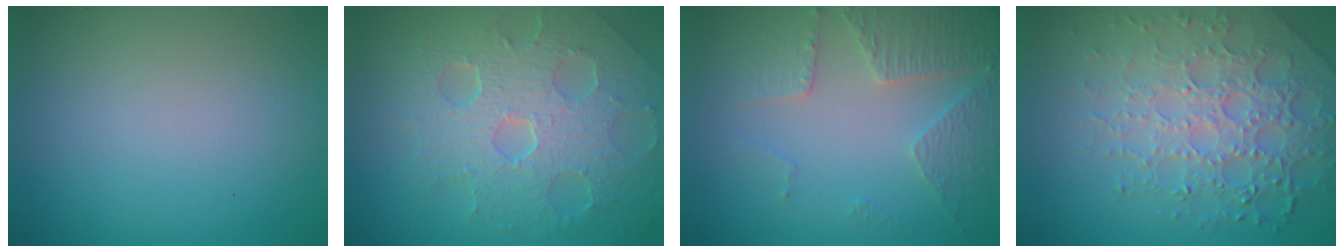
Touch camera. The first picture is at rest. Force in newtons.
{"total": 8.6, "press": 5.9, "slide": 6.2}
{"total": 4.5, "press": 3.3, "slide": 3.1}
{"total": 7.0, "press": 5.1, "slide": 4.7}